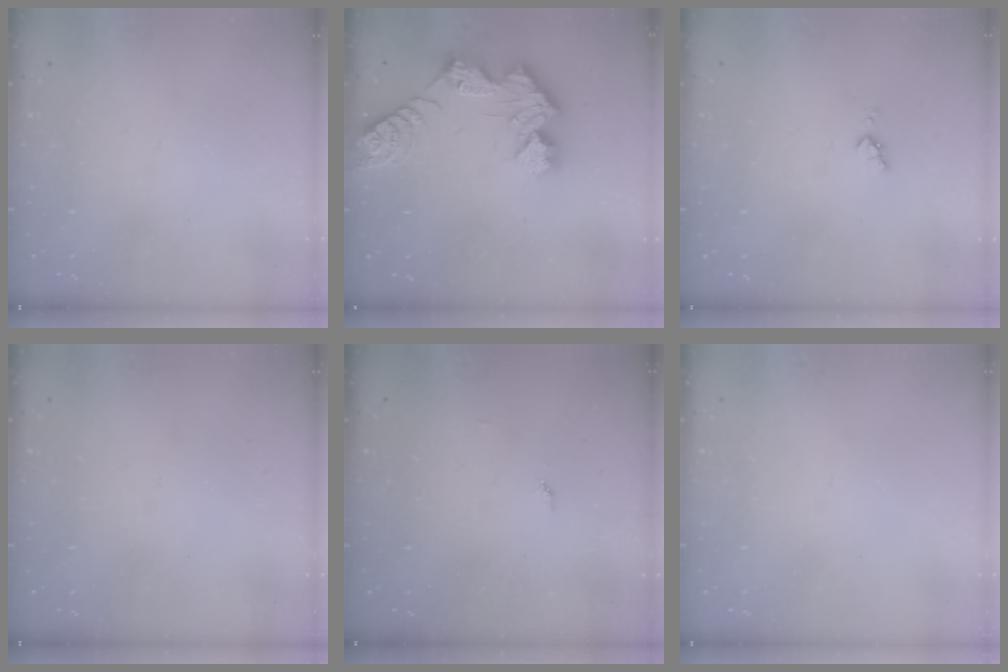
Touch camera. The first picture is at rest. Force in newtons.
{"total": 11.5, "press": 11.5, "slide": 0.8}
{"total": 3.6, "press": 3.5, "slide": 0.4}
{"total": 0.0}
{"total": 4.5, "press": 4.5, "slide": 0.6}
{"total": 0.0}